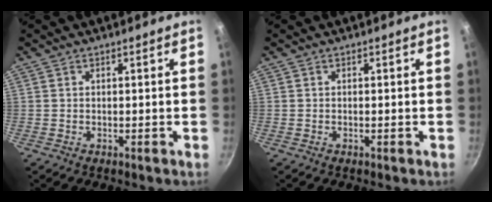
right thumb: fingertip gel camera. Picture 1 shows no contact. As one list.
[{"total": 0.0}]